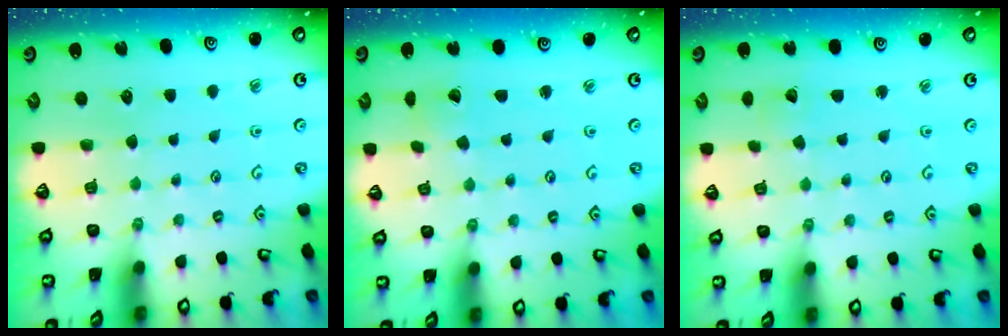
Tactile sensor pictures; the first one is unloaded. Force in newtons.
{"total": 0.9, "press": 0.9, "slide": 0.1}
{"total": 1.8, "press": 1.8, "slide": 0.1}